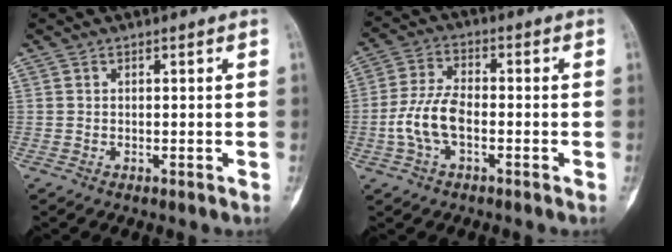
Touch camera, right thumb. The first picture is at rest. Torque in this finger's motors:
{"motor_torque": [1.37, 1.22, 0.70, -0.58, 0.33]}